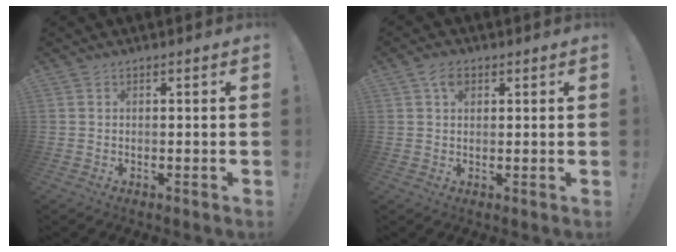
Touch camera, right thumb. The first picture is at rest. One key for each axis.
{"total": 3.9, "fx": 1.5, "fy": 2.7, "fz": 2.5, "tx": -0.038, "ty": 0.000, "tz": 0.027}